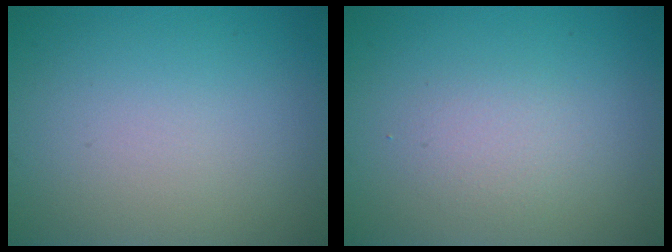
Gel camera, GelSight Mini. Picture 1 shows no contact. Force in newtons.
{"total": 1.6, "press": 1.6, "slide": 0.1}